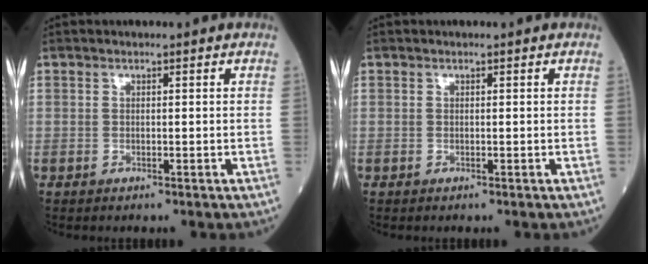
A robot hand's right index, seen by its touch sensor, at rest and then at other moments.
{"total": 0.0}